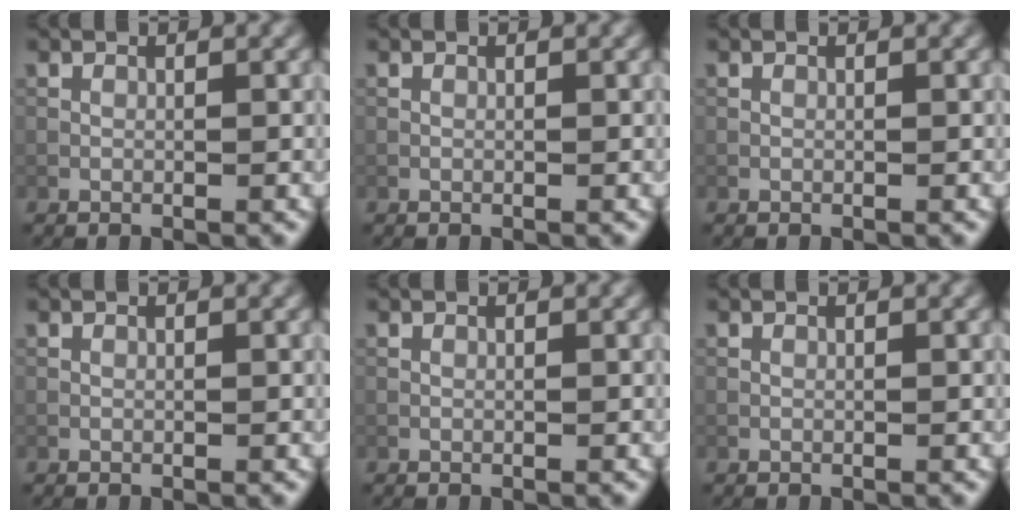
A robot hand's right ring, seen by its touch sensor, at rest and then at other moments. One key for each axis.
{"total": 0.0}
{"total": 0.0}
{"total": 0.0}
{"total": 0.0}
{"total": 0.0}